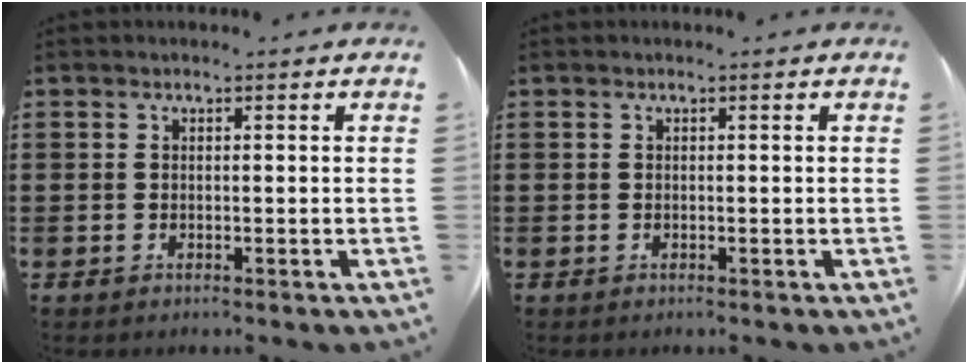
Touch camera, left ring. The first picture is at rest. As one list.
[{"total": 0.0}]